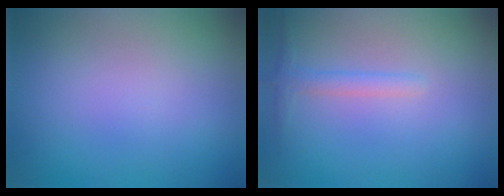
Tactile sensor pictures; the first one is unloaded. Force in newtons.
{"total": 1.5, "press": 1.5, "slide": 0.0}